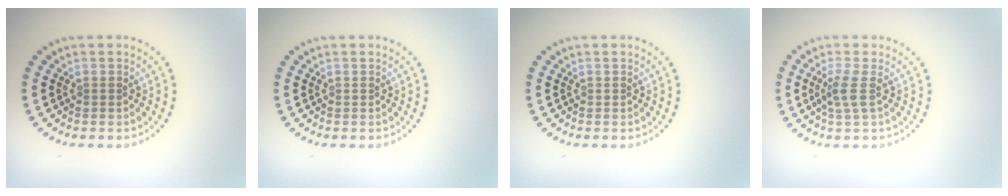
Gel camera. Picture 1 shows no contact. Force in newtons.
{"total": 0.0}
{"total": 0.0}
{"total": 2.1, "press": 1.6, "slide": 1.3}